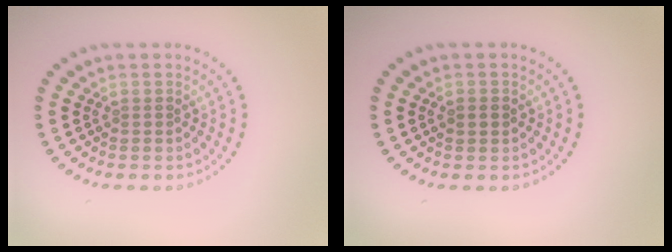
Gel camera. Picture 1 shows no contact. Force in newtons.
{"total": 1.4, "press": 1.4, "slide": 0.1}